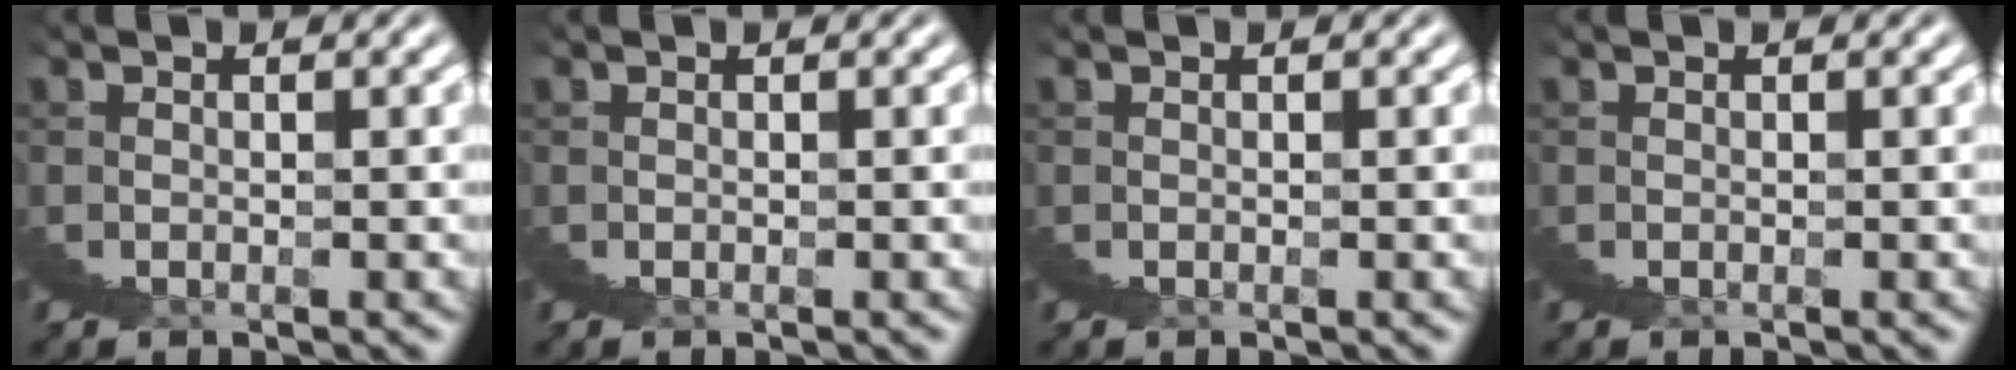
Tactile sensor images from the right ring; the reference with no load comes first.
{"total": 0.0}
{"total": 0.0}
{"total": 0.0}